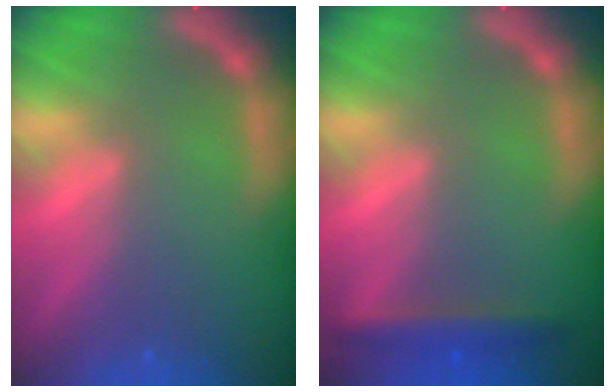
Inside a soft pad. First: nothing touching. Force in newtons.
{"total": 3.0}